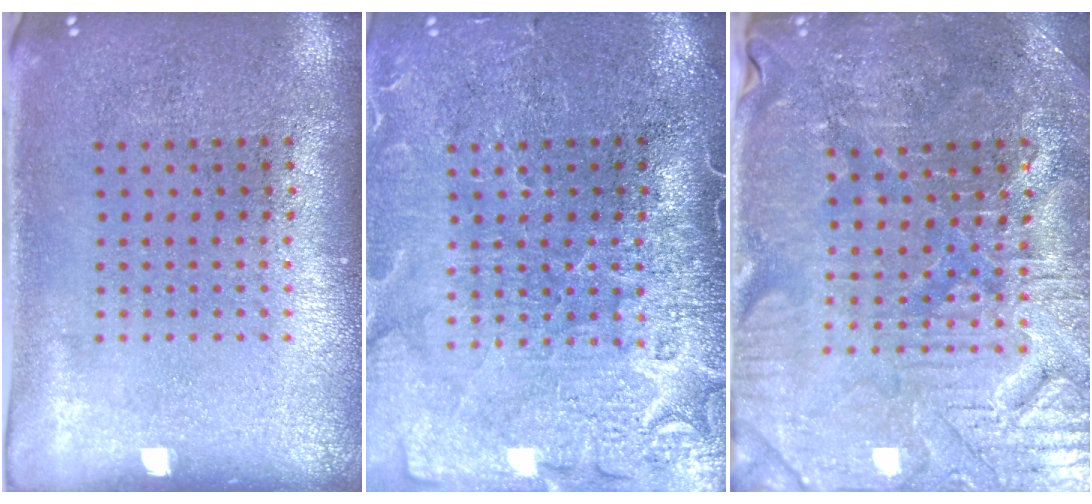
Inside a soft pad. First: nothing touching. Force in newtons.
{"total": 4.0, "press": 3.5, "slide": 1.9}
{"total": 3.6, "press": 3.5, "slide": 0.5}